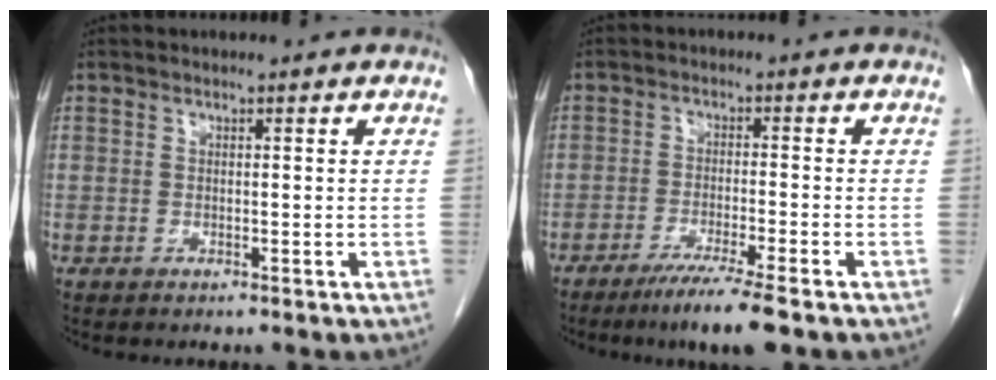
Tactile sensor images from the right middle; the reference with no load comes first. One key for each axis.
{"total": 6.9, "fx": -4.9, "fy": -0.6, "fz": 4.8, "tx": -0.079, "ty": -0.019, "tz": -0.085}